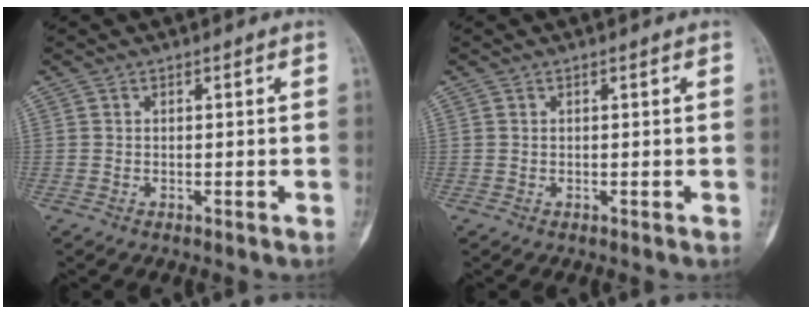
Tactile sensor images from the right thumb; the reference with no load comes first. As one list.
[{"total": 0.0}]